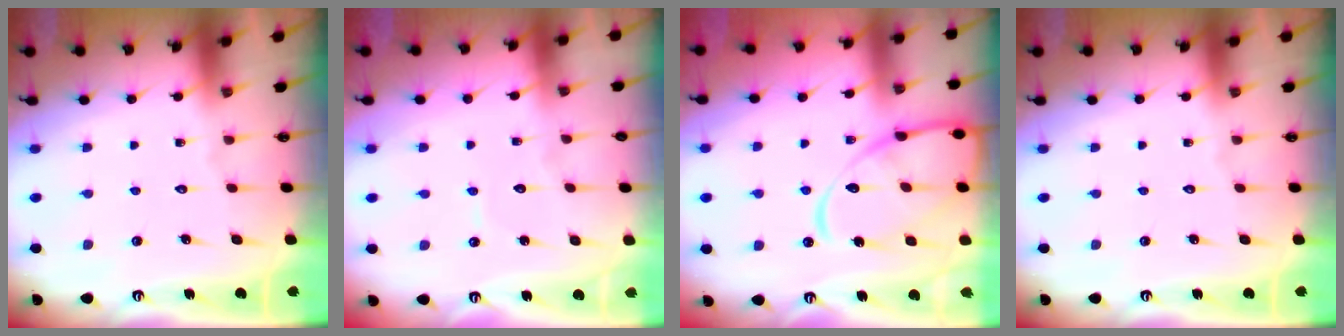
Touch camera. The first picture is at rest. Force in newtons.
{"total": 3.4, "press": 3.4, "slide": 0.3}
{"total": 16.1, "press": 16.1, "slide": 1.5}
{"total": 0.0}